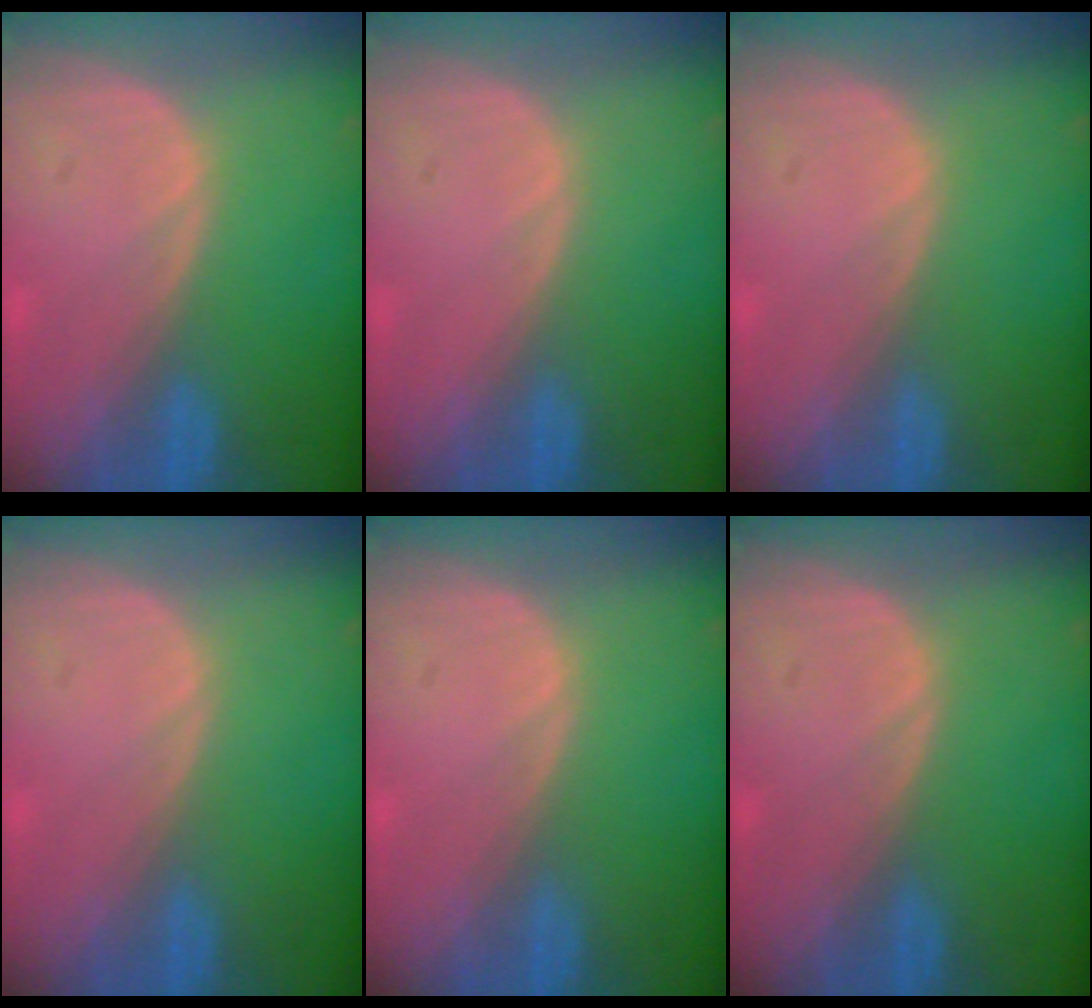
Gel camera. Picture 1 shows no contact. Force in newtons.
{"total": 0.0}
{"total": 0.0}
{"total": 0.0}
{"total": 0.0}
{"total": 0.0}